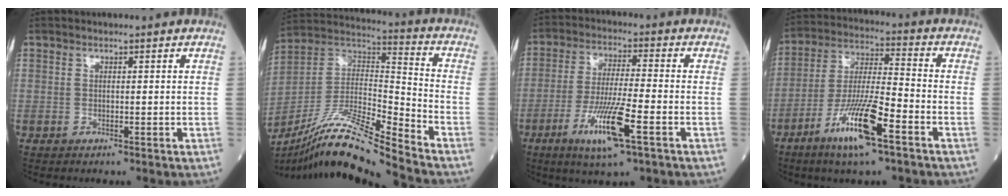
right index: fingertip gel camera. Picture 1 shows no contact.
{"total": 17.0, "force": [-14.4, -1.3, 8.8], "torque": [-0.175, 0.010, -0.263]}
{"total": 10.6, "force": [-4.7, 0.6, 9.5], "torque": [-0.182, -0.018, -0.085]}
{"total": 12.8, "force": [-6.9, 1.3, 10.7], "torque": [-0.209, -0.016, -0.128]}